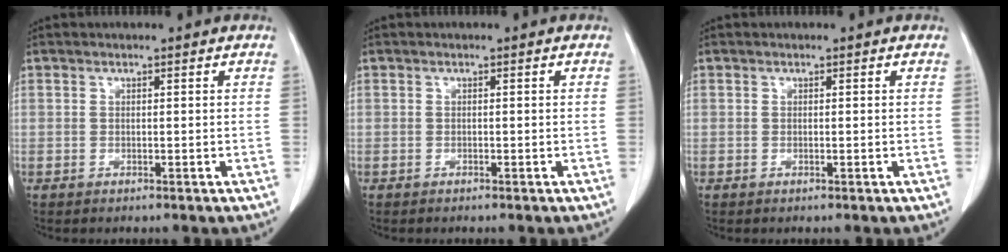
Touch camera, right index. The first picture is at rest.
{"total": 0.0}
{"total": 0.0}